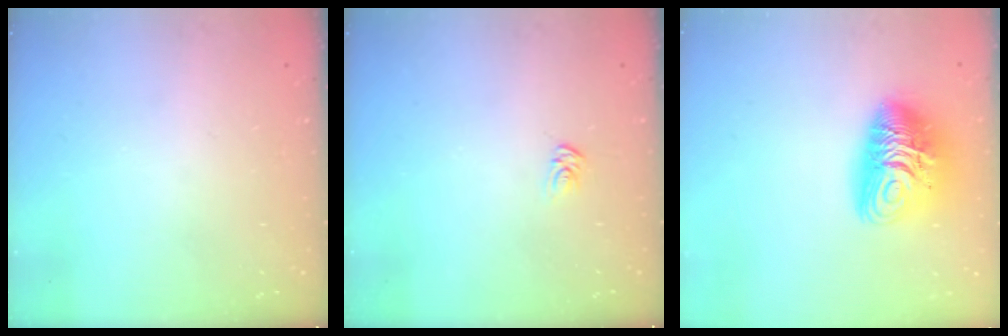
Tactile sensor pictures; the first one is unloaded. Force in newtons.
{"total": 2.5, "press": 2.5, "slide": 0.1}
{"total": 12.9, "press": 12.8, "slide": 1.3}